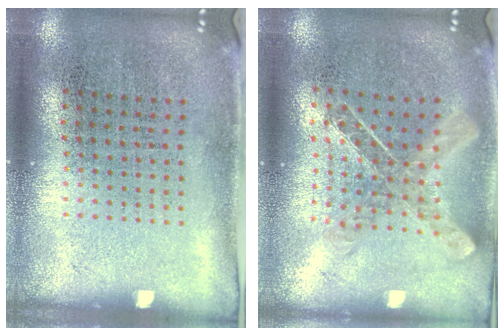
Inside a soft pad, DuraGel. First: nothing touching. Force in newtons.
{"total": 0.9, "press": 0.9, "slide": 0.0}